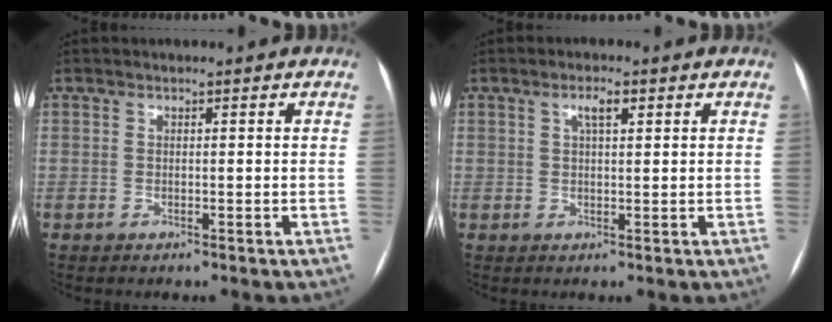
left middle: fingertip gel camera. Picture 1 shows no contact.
{"total": 2.5, "force": [1.2, 0.6, 2.1], "torque": [-0.045, 0.005, 0.021]}